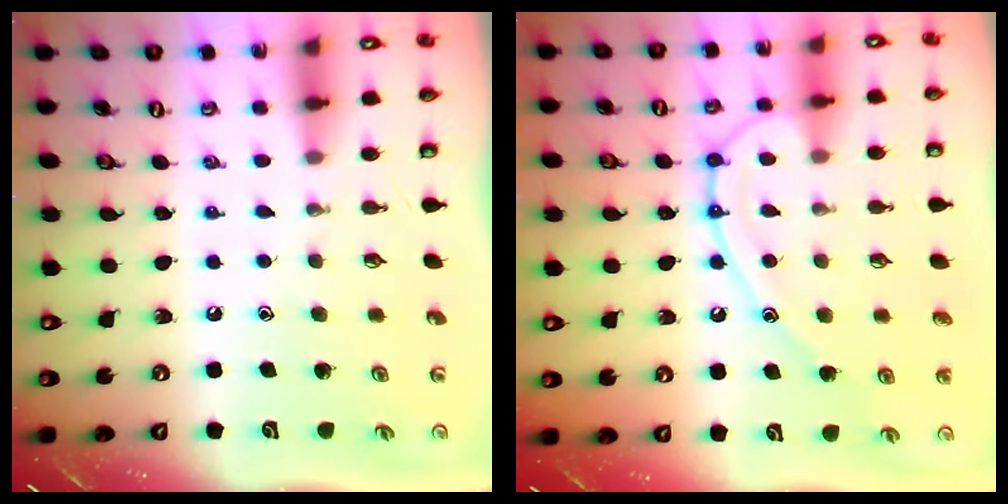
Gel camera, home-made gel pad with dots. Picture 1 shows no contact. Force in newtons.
{"total": 14.3, "press": 14.3, "slide": 1.5}